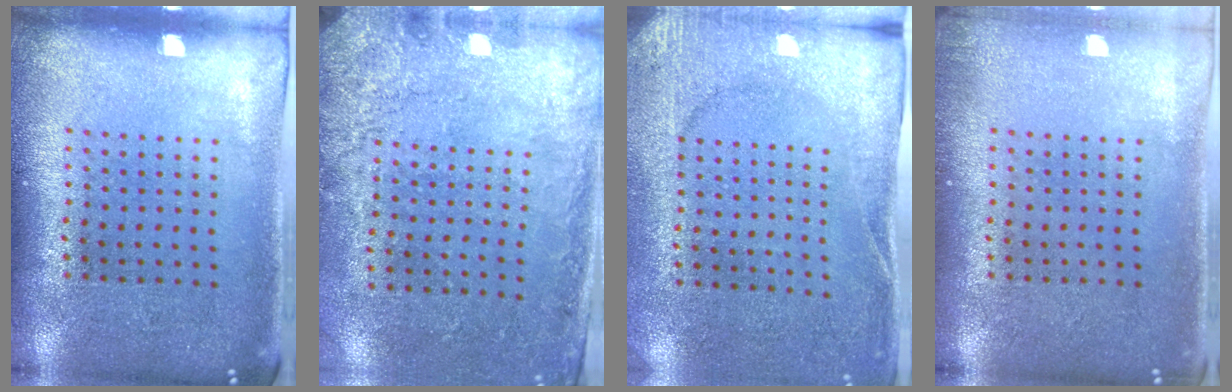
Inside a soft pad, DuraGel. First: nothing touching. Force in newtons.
{"total": 2.6, "press": 2.1, "slide": 1.5}
{"total": 2.6, "press": 2.4, "slide": 1.0}
{"total": 0.9, "press": 0.8, "slide": 0.3}